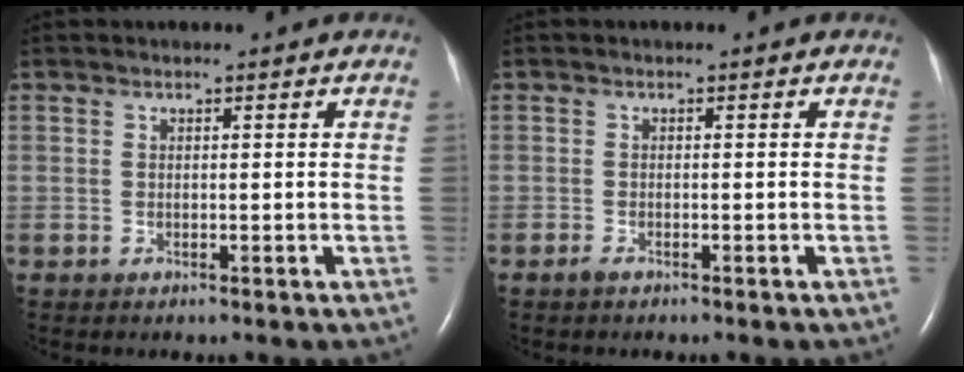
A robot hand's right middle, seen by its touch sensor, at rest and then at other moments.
{"total": 0.9, "force": [-0.7, 0.1, 0.5], "torque": [-0.017, -0.002, -0.012]}